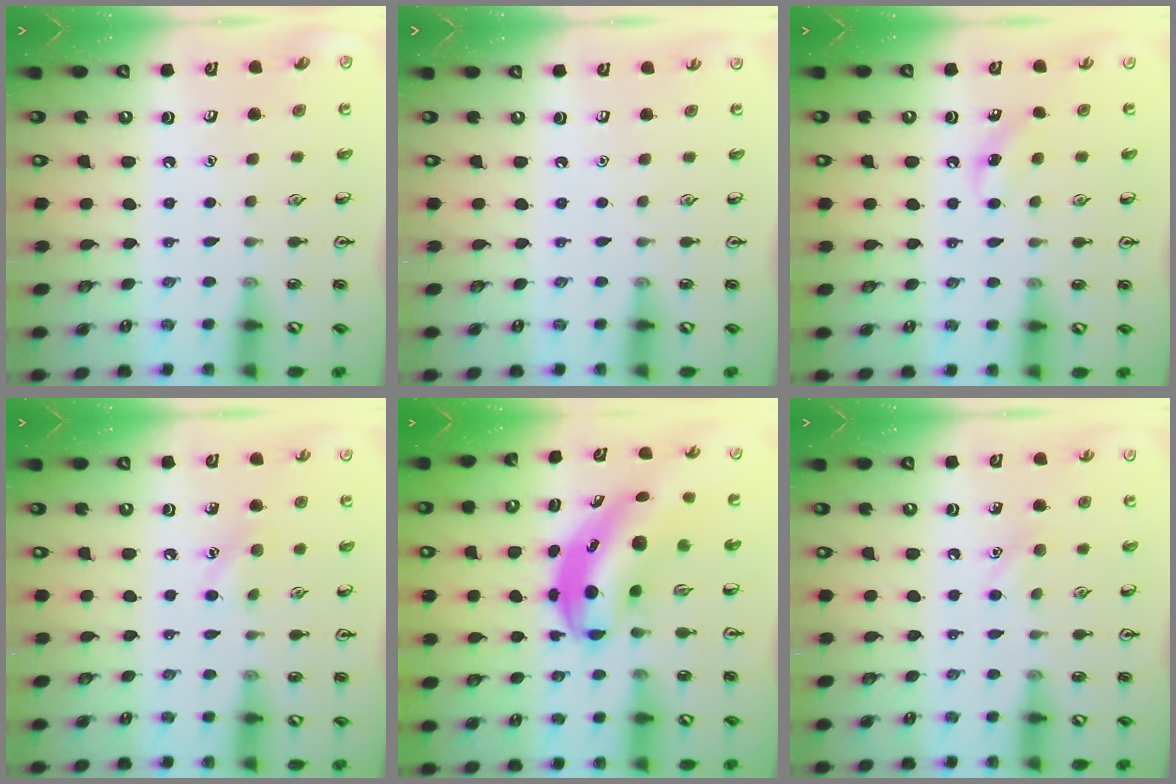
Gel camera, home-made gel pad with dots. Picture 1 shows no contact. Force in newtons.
{"total": 0.0}
{"total": 6.3, "press": 6.0, "slide": 1.8}
{"total": 6.7, "press": 6.4, "slide": 1.9}
{"total": 7.6, "press": 7.4, "slide": 2.0}
{"total": 5.2, "press": 5.0, "slide": 1.6}